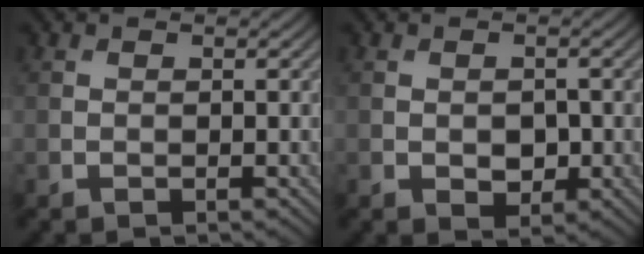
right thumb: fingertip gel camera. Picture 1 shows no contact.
{"total": 2.6, "force": [-0.6, 1.7, 1.9], "torque": [-0.029, -0.008, -0.007]}